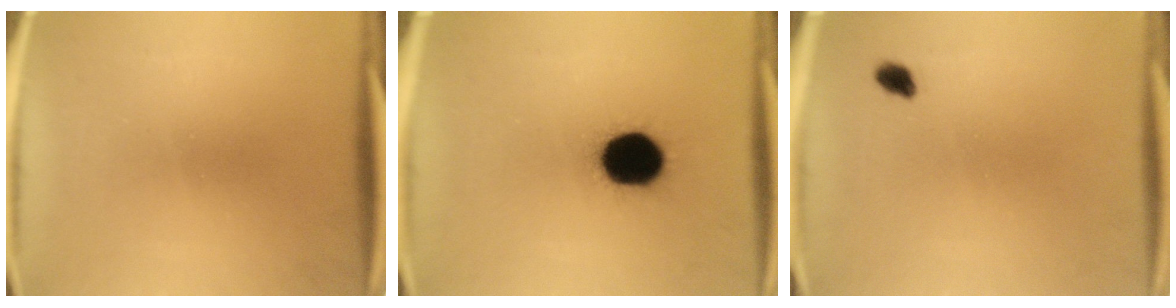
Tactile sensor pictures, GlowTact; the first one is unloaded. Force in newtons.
{"total": 16.3}
{"total": 1.9}